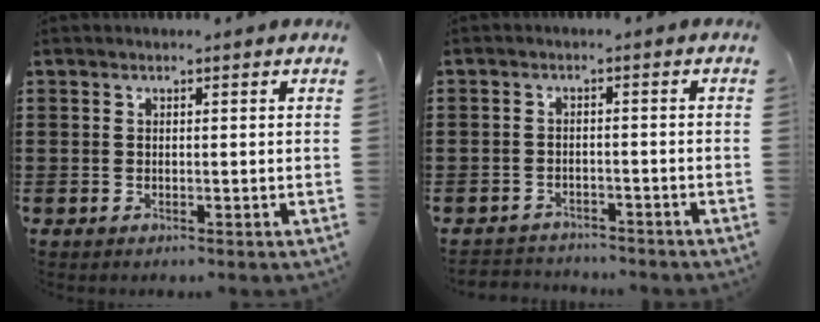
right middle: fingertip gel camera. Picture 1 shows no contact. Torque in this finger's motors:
{"motor_torque": [0.97, -0.23, -0.87, -0.10]}